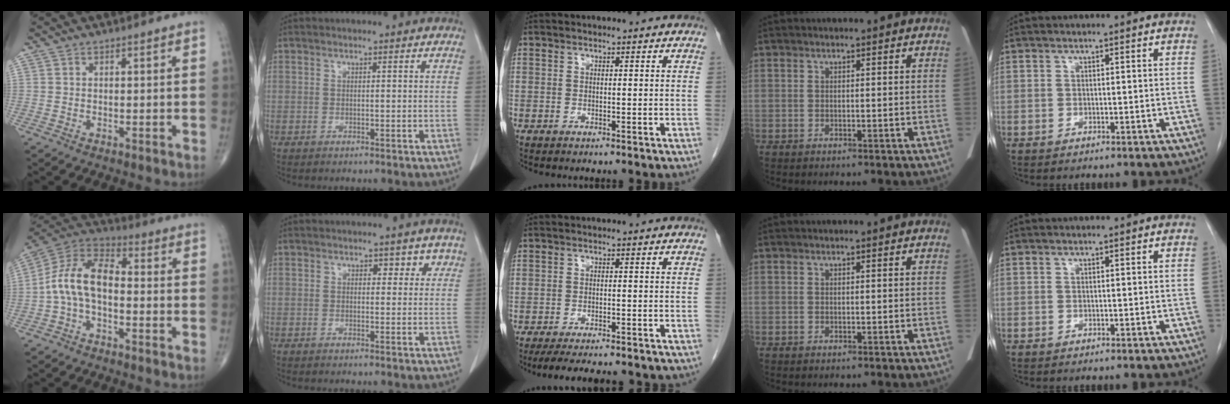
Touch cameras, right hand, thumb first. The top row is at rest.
{"thumb": {"total": 11.2, "force": [-1.7, 6.3, 9.1], "torque": [-0.168, 0.041, -0.044]}, "index": {"total": 2.7, "force": [1.4, 1.9, 1.2], "torque": [0.005, 0.005, 0.012]}, "middle": {"total": 13.1, "force": [-11.3, 3.0, 6.0], "torque": [-0.091, -0.012, -0.143]}}